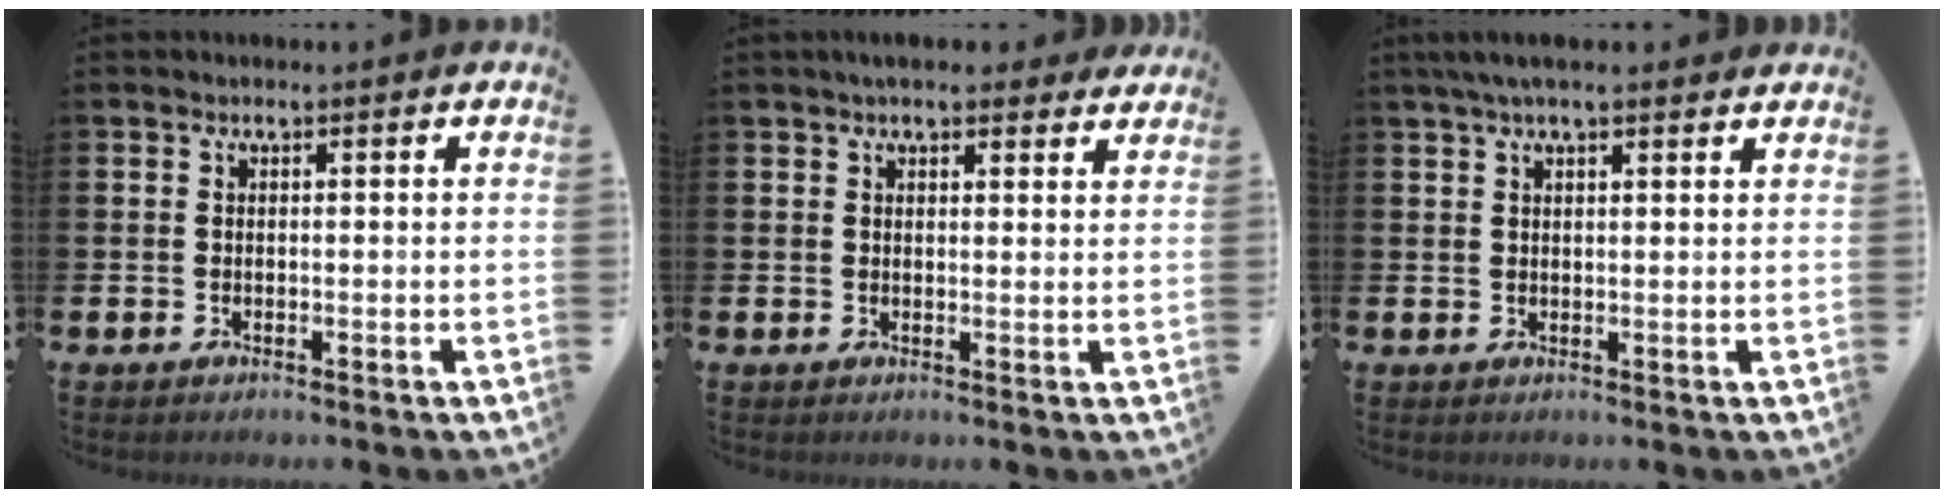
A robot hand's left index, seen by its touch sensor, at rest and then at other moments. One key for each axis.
{"total": 3.6, "fx": 3.3, "fy": 1.0, "fz": 1.0, "tx": -0.015, "ty": -0.010, "tz": 0.058}
{"total": 3.6, "fx": 2.8, "fy": 0.8, "fz": 2.1, "tx": -0.041, "ty": -0.001, "tz": 0.049}